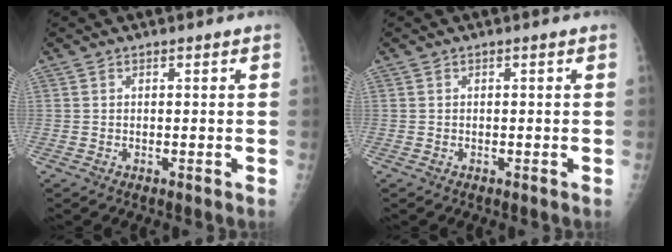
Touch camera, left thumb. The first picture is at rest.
{"total": 0.0}